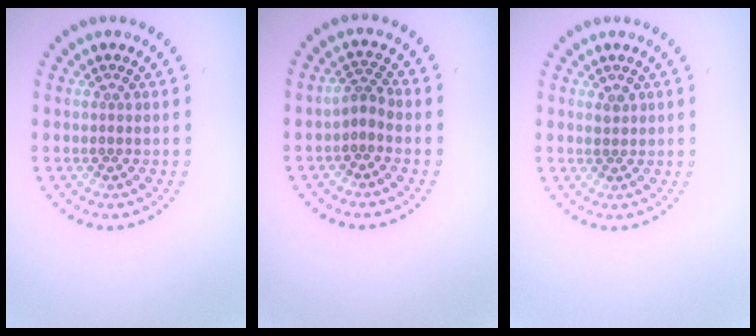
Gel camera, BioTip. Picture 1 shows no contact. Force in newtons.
{"total": 1.6, "press": 1.1, "slide": 1.2}
{"total": 0.8, "press": 0.7, "slide": 0.2}